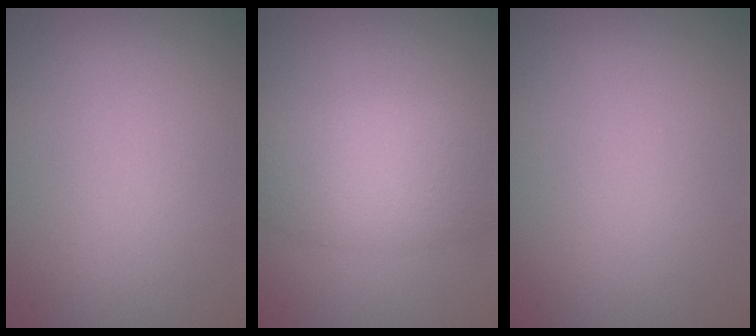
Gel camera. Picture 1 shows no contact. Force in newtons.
{"total": 5.1, "press": 5.0, "slide": 0.3}
{"total": 0.0}